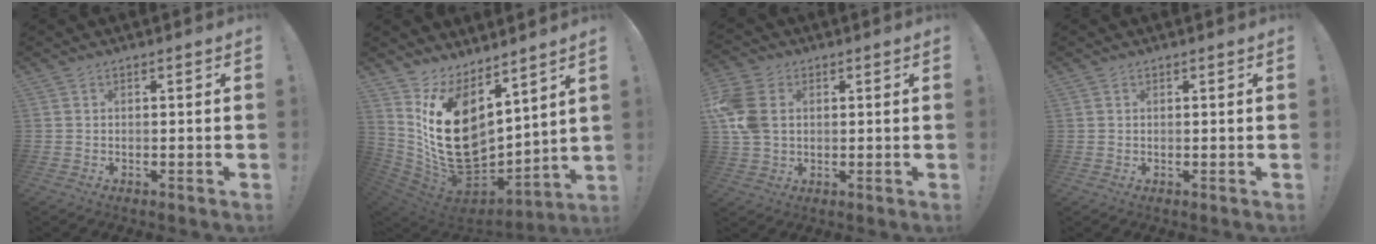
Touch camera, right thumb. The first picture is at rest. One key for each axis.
{"total": 20.3, "fx": 3.9, "fy": 14.0, "fz": 14.2, "tx": -0.260, "ty": -0.036, "tz": 0.092}
{"total": 11.3, "fx": 1.9, "fy": 8.5, "fz": 7.3, "tx": -0.152, "ty": 0.002, "tz": 0.040}
{"total": 1.1, "fx": 0.7, "fy": 0.9, "fz": -0.1, "tx": 0.010, "ty": -0.004, "tz": 0.011}